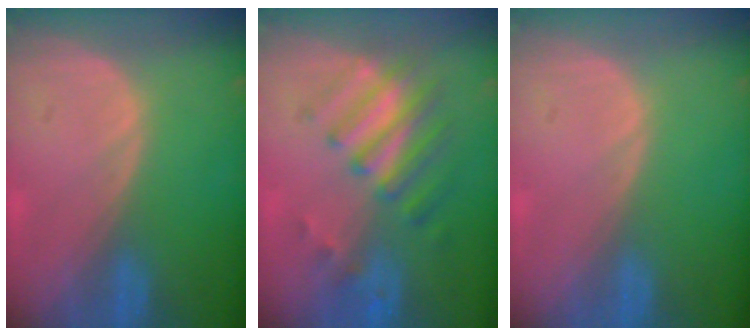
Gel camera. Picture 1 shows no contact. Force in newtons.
{"total": 7.8, "press": 6.9, "slide": 3.6}
{"total": 0.0}